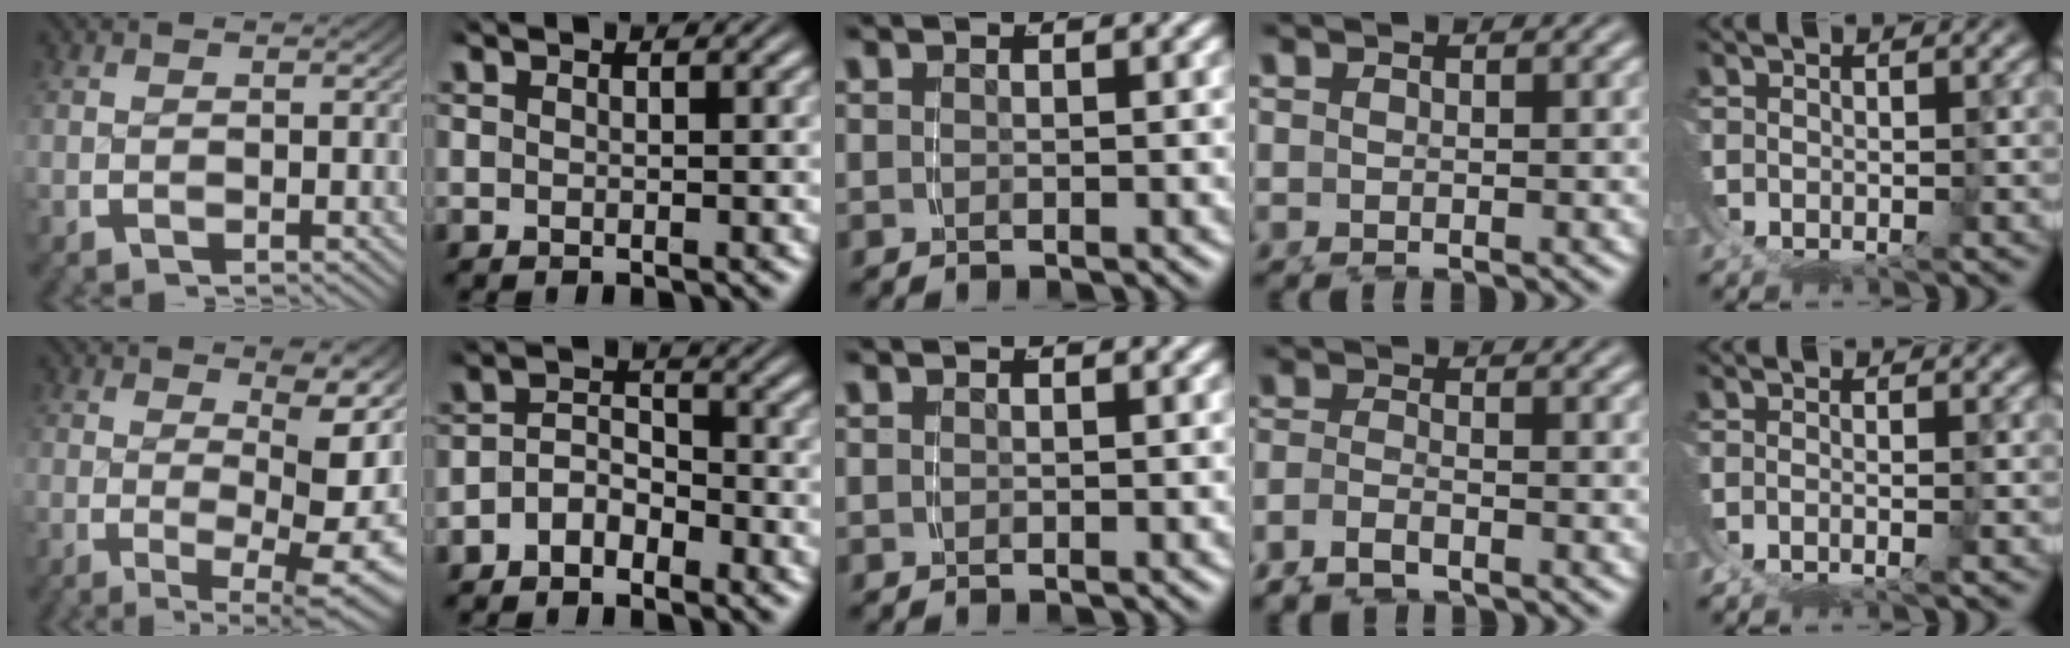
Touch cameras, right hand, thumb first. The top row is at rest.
{"thumb": {"total": 8.2, "force": [-1.3, 3.0, 7.6], "torque": [-0.108, -0.034, -0.006]}, "index": {"total": 4.2, "force": [-2.2, 3.1, 1.6], "torque": [-0.025, -0.003, -0.048]}, "ring": {"total": 3.8, "force": [-1.6, 3.2, 1.5], "torque": [-0.052, -0.017, -0.022]}, "little": {"total": 1.8, "force": [-1.2, 0.5, 1.3], "torque": [-0.028, -0.012, -0.013]}}